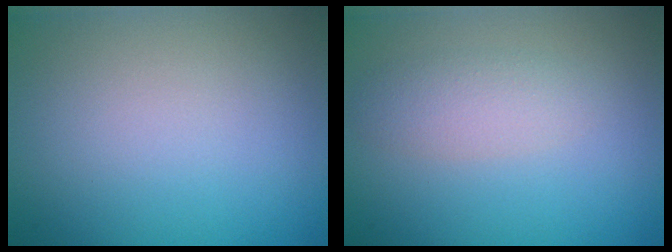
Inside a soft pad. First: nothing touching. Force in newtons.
{"total": 2.3, "press": 2.3, "slide": 0.1}